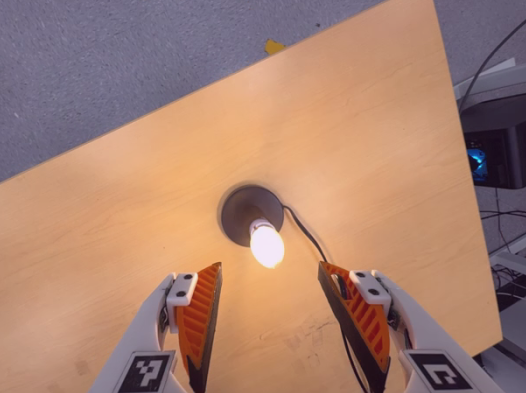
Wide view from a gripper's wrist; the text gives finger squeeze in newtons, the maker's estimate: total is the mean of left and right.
{"total": 0.0}